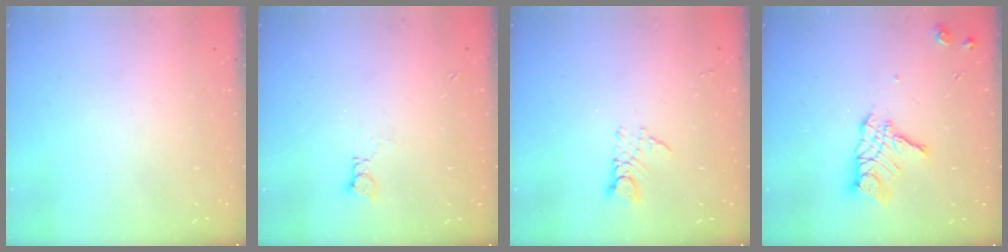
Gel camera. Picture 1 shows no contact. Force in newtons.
{"total": 2.0, "press": 2.0, "slide": 0.2}
{"total": 3.2, "press": 3.2, "slide": 0.3}
{"total": 10.6, "press": 10.6, "slide": 0.8}